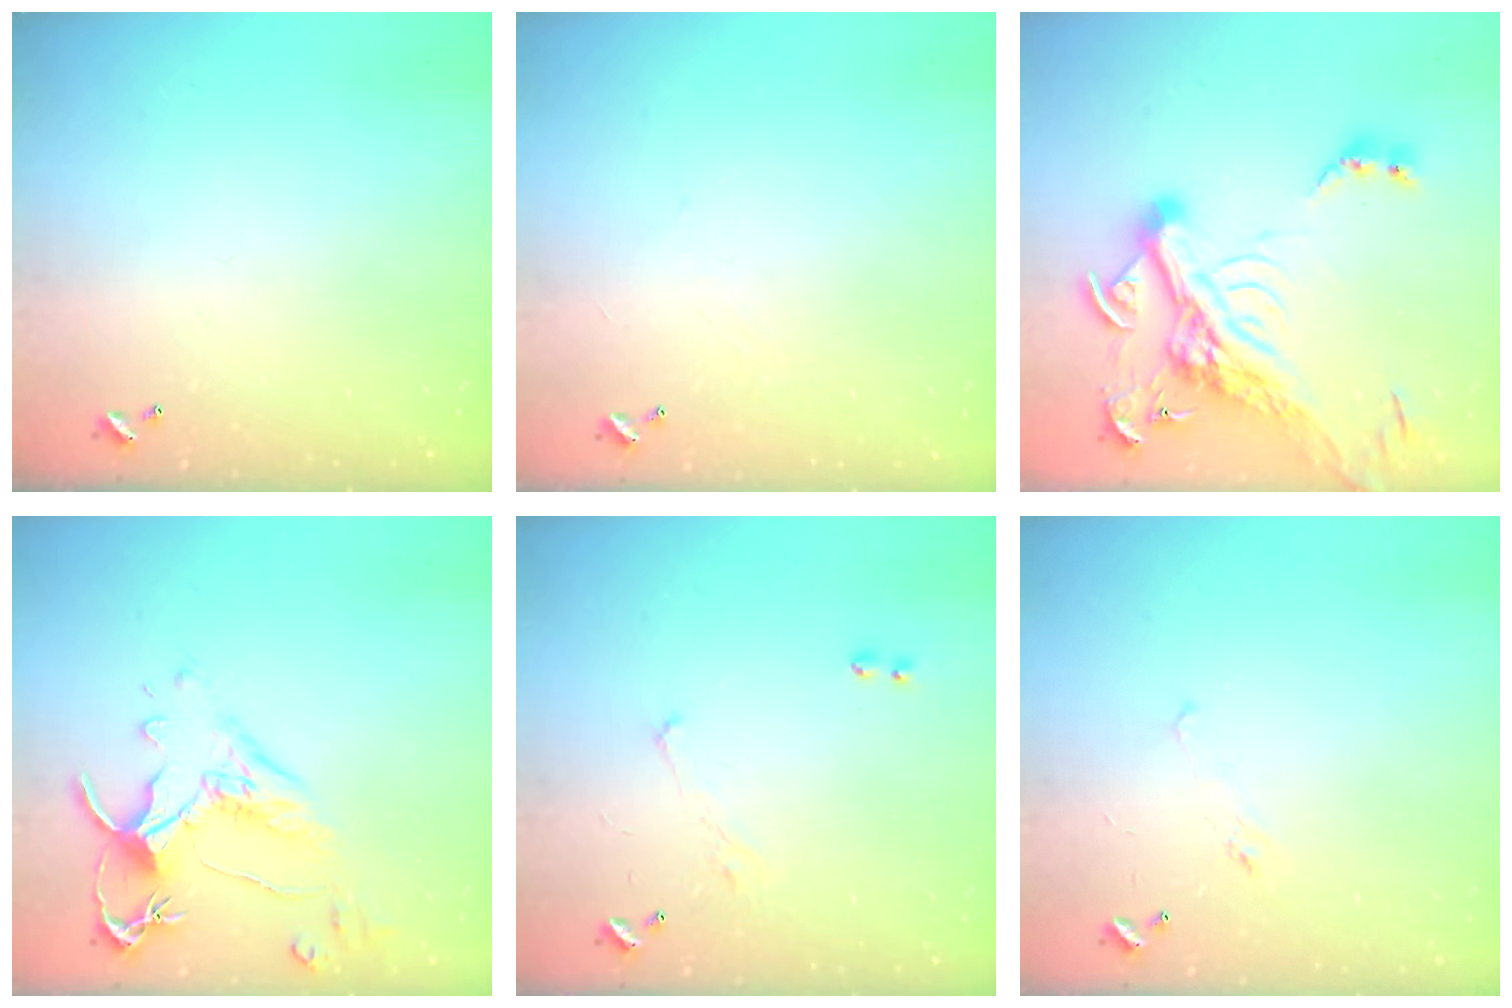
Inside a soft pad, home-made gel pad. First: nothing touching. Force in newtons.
{"total": 1.7, "press": 1.7, "slide": 0.4}
{"total": 14.9, "press": 14.6, "slide": 2.7}
{"total": 2.5, "press": 2.1, "slide": 1.2}
{"total": 1.6, "press": 1.5, "slide": 0.6}
{"total": 0.8, "press": 0.1, "slide": 0.8}